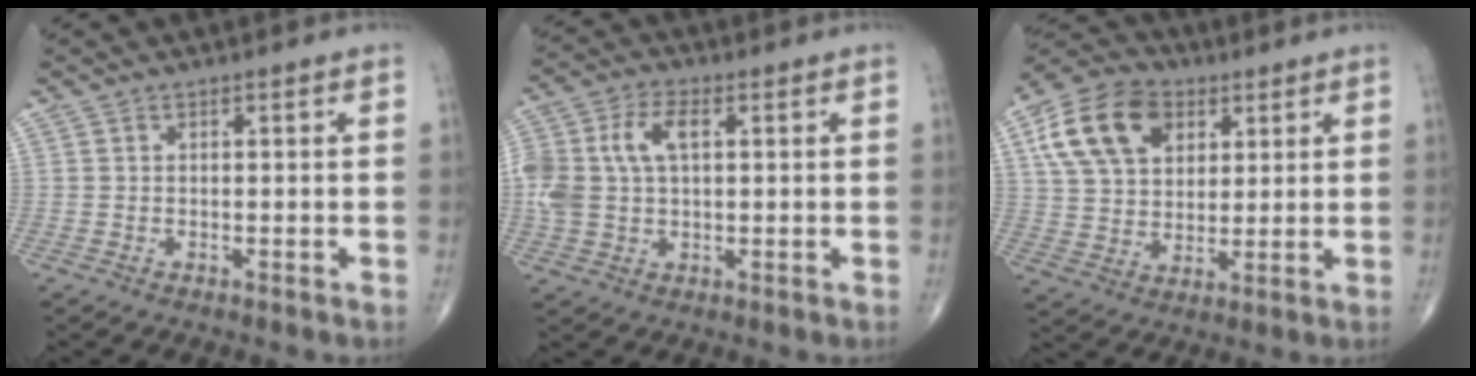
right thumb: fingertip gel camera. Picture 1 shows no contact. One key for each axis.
{"total": 10.7, "fx": 1.8, "fy": 6.4, "fz": 8.4, "tx": -0.187, "ty": 0.018, "tz": 0.036}
{"total": 16.0, "fx": 6.1, "fy": 11.0, "fz": 9.8, "tx": -0.165, "ty": -0.003, "tz": 0.108}